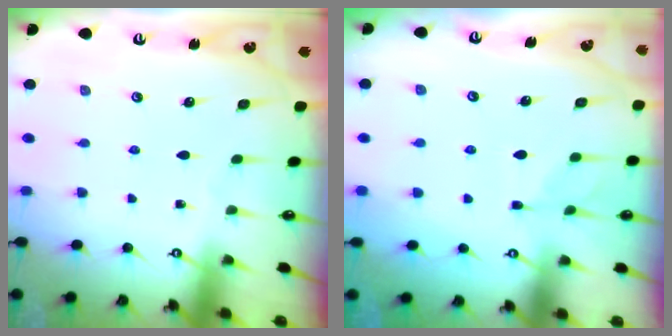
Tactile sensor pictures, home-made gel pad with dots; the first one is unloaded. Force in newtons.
{"total": 1.4, "press": 0.0, "slide": 1.4}